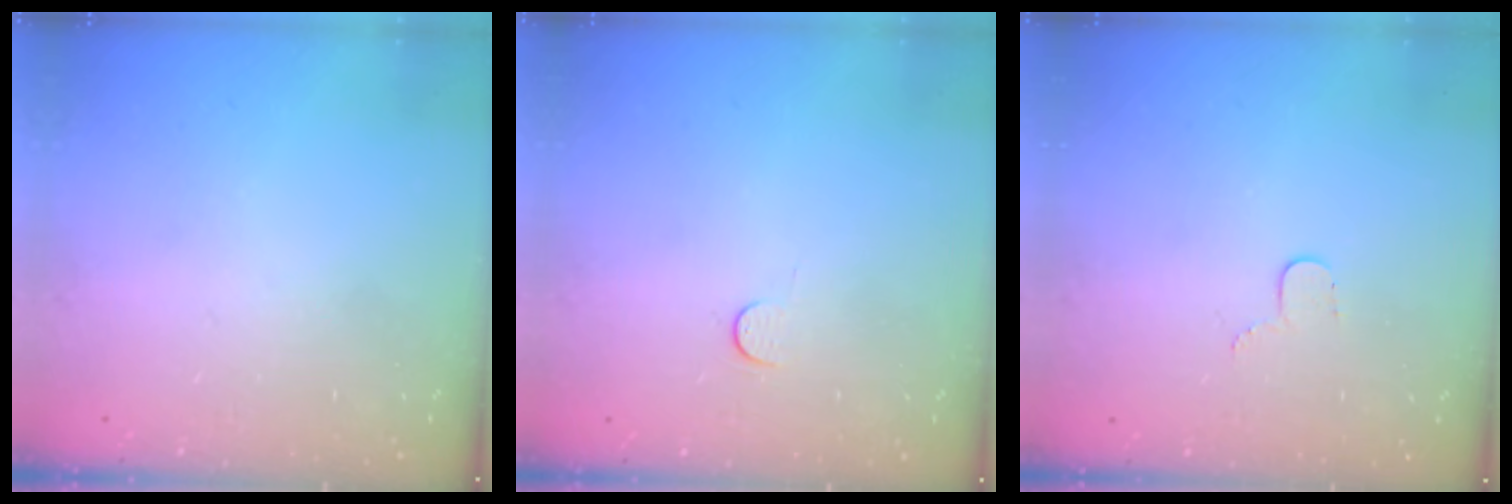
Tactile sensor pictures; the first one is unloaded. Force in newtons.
{"total": 2.8, "press": 2.8, "slide": 0.4}
{"total": 3.4, "press": 3.4, "slide": 0.4}